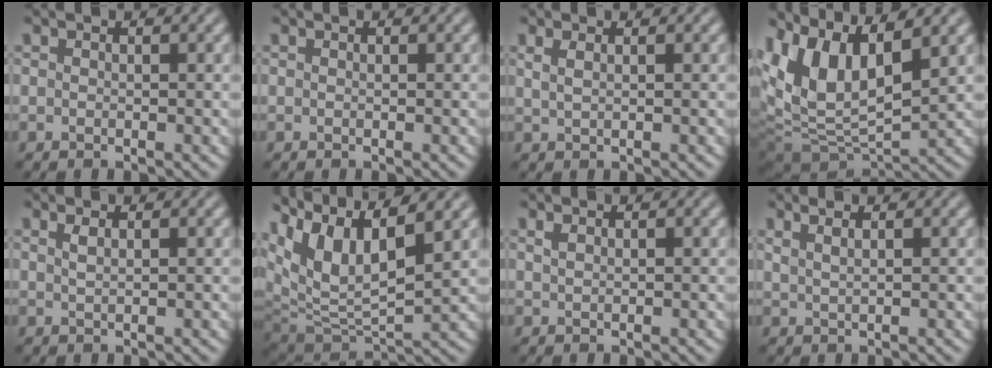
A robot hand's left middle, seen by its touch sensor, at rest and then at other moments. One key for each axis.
{"total": 0.0}
{"total": 1.4, "fx": 0.7, "fy": 0.7, "fz": 1.0, "tx": -0.012, "ty": 0.000, "tz": 0.011}
{"total": 10.3, "fx": 3.5, "fy": 4.9, "fz": 8.3, "tx": -0.172, "ty": 0.003, "tz": 0.063}
{"total": 0.8, "fx": 0.5, "fy": 0.3, "fz": 0.6, "tx": -0.013, "ty": 0.002, "tz": 0.009}
{"total": 10.4, "fx": 5.5, "fy": 4.5, "fz": 7.6, "tx": -0.160, "ty": 0.017, "tz": 0.105}
{"total": 0.5, "fx": 0.4, "fy": 0.2, "fz": 0.3, "tx": -0.009, "ty": 0.002, "tz": 0.009}
{"total": 2.0, "fx": 1.3, "fy": 0.9, "fz": 1.2, "tx": -0.001, "ty": 0.003, "tz": 0.005}